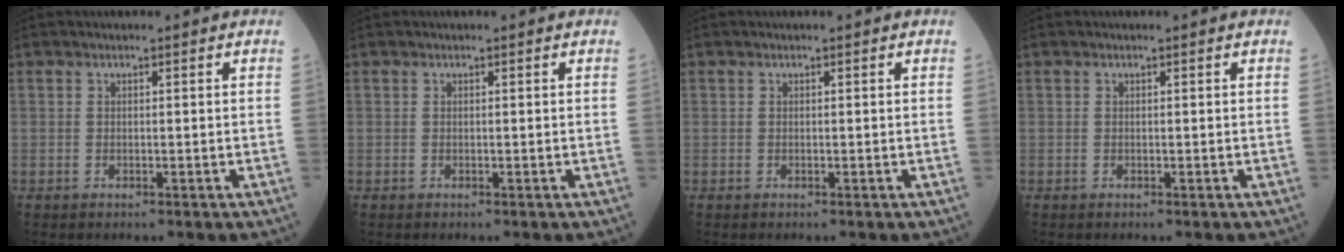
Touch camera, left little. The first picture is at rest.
{"total": 0.0}
{"total": 0.0}
{"total": 0.0}